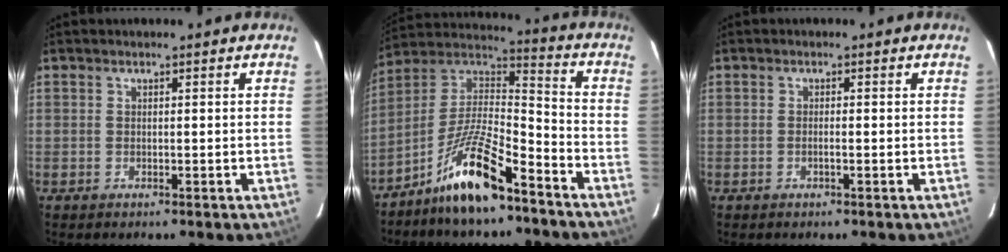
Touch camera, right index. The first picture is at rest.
{"total": 13.6, "force": [-9.4, 2.2, 9.6], "torque": [-0.186, 0.018, -0.168]}
{"total": 0.7, "force": [-0.3, 0.0, 0.6], "torque": [-0.011, 0.002, -0.003]}